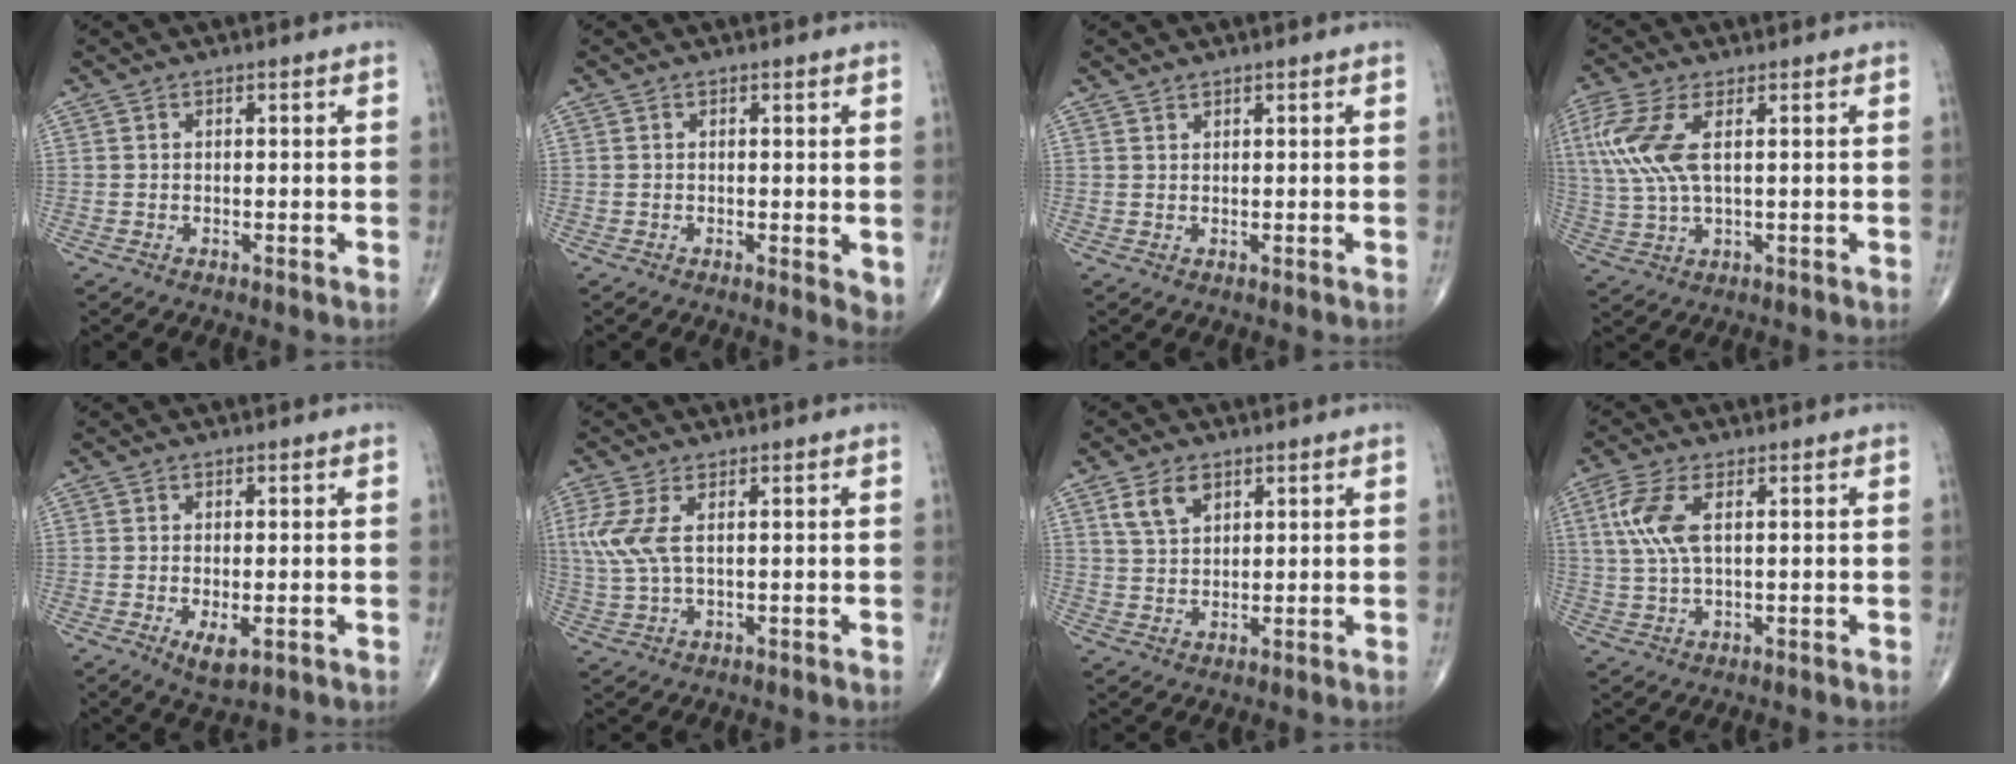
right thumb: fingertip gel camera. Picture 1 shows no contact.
{"total": 3.1, "force": [0.2, 1.1, 2.9], "torque": [-0.039, -0.012, 0.002]}
{"total": 0.7, "force": [0.7, 0.2, 0.0], "torque": [0.000, -0.007, 0.012]}
{"total": 10.3, "force": [2.8, 4.3, 9.0], "torque": [-0.235, 0.000, 0.061]}
{"total": 3.3, "force": [-0.9, 1.4, 2.9], "torque": [-0.050, -0.009, -0.010]}
{"total": 6.4, "force": [1.7, 2.7, 5.6], "torque": [-0.154, 0.001, 0.043]}
{"total": 5.3, "force": [2.8, 3.2, 3.2], "torque": [-0.050, -0.010, 0.058]}
{"total": 7.4, "force": [2.1, 3.0, 6.5], "torque": [-0.162, 0.004, 0.046]}